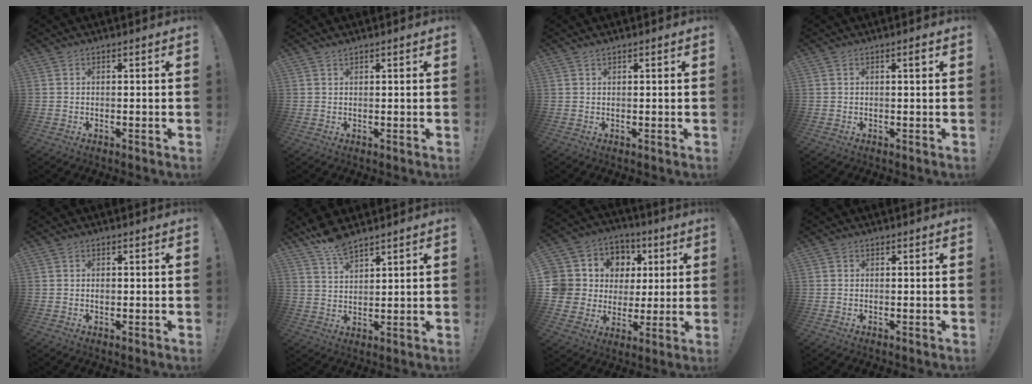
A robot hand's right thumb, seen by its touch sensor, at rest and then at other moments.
{"total": 0.9, "force": [0.8, -0.1, 0.3], "torque": [-0.001, -0.004, 0.014]}
{"total": 0.7, "force": [0.6, -0.2, 0.3], "torque": [0.000, -0.003, 0.011]}
{"total": 1.1, "force": [0.5, 0.0, 1.0], "torque": [-0.017, 0.001, 0.007]}
{"total": 0.9, "force": [-0.3, 0.6, 0.5], "torque": [-0.005, 0.000, -0.006]}
{"total": 6.9, "force": [5.9, 1.6, 3.1], "torque": [-0.062, -0.034, 0.109]}
{"total": 12.1, "force": [3.1, 10.8, 4.3], "torque": [-0.073, -0.012, 0.087]}
{"total": 0.6, "force": [-0.1, 0.6, 0.1], "torque": [0.004, -0.001, -0.002]}